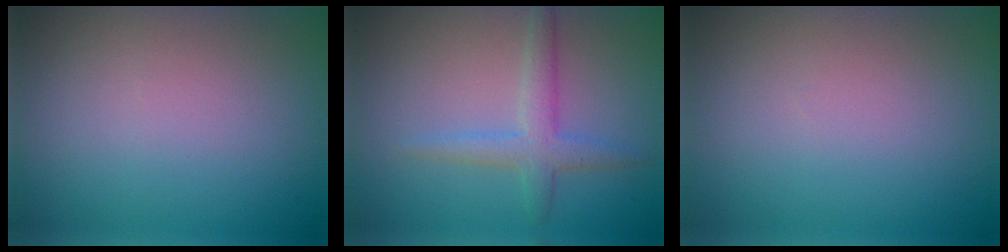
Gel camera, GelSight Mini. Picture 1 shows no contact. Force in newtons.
{"total": 2.7, "press": 2.7, "slide": 0.1}
{"total": 0.0}